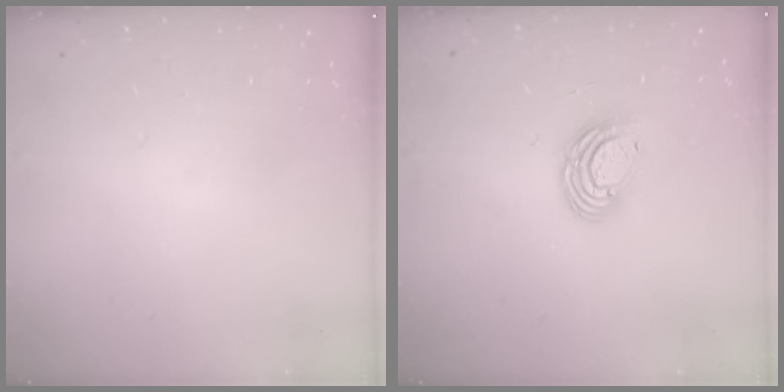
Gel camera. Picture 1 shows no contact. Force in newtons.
{"total": 8.8, "press": 8.7, "slide": 1.5}